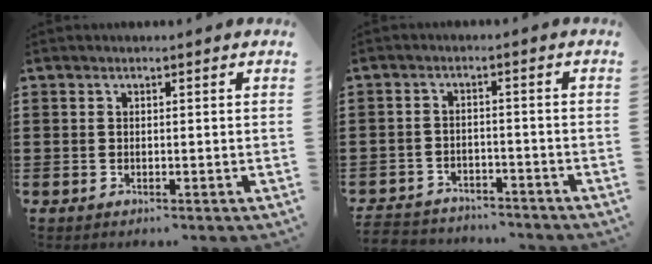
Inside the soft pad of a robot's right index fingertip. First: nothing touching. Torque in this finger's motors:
{"motor_torque": [-1.17, 0.96, -1.05, 0.08]}